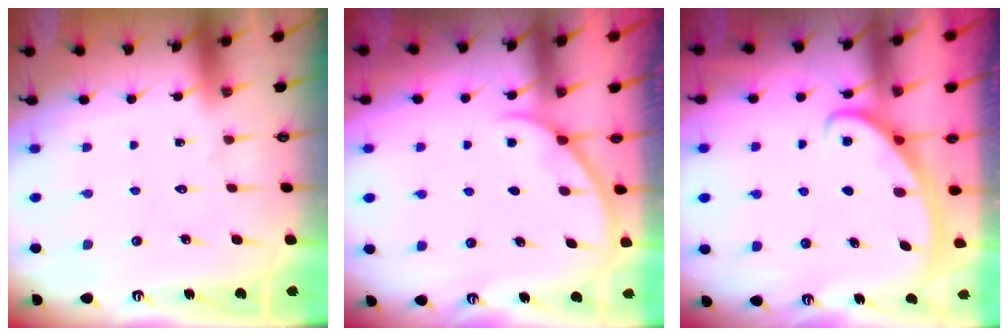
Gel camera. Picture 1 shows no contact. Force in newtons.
{"total": 0.8, "press": 0.8, "slide": 0.2}
{"total": 3.0, "press": 2.9, "slide": 0.4}